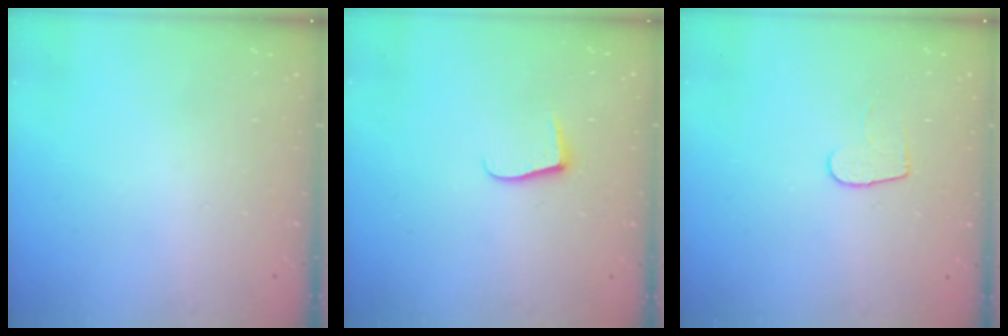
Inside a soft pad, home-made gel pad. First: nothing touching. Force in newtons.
{"total": 5.5, "press": 5.5, "slide": 0.5}
{"total": 6.3, "press": 6.3, "slide": 0.6}